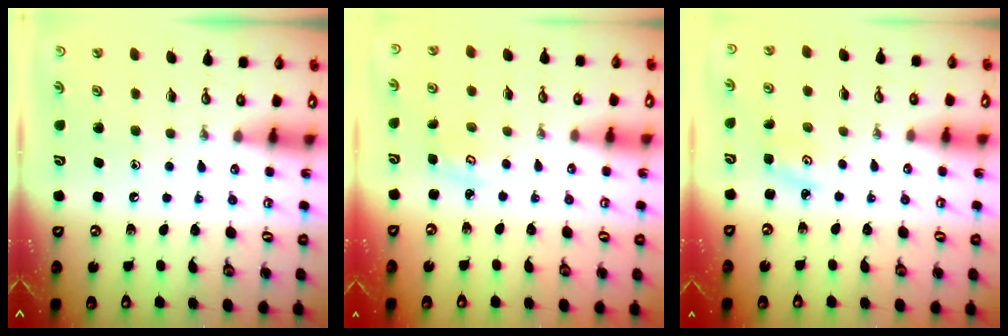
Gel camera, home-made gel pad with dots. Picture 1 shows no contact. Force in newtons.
{"total": 2.3, "press": 2.3, "slide": 0.4}
{"total": 2.7, "press": 2.6, "slide": 0.4}